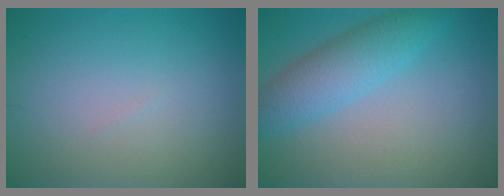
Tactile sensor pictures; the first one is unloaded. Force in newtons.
{"total": 4.5, "press": 4.5, "slide": 0.1}